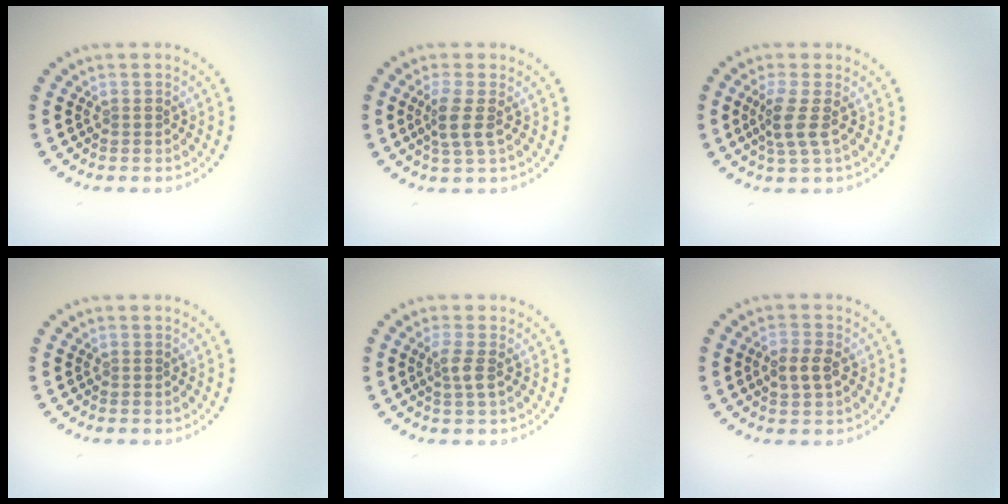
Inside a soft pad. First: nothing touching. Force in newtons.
{"total": 2.4, "press": 1.9, "slide": 1.5}
{"total": 2.5, "press": 2.0, "slide": 1.6}
{"total": 0.0}
{"total": 1.6, "press": 1.5, "slide": 0.7}
{"total": 2.2, "press": 2.2, "slide": 0.3}